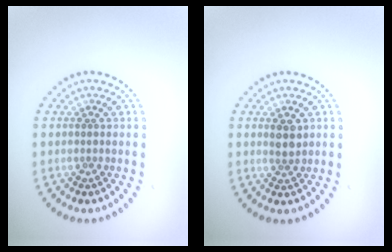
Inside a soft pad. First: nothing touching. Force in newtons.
{"total": 1.9, "press": 1.7, "slide": 0.8}